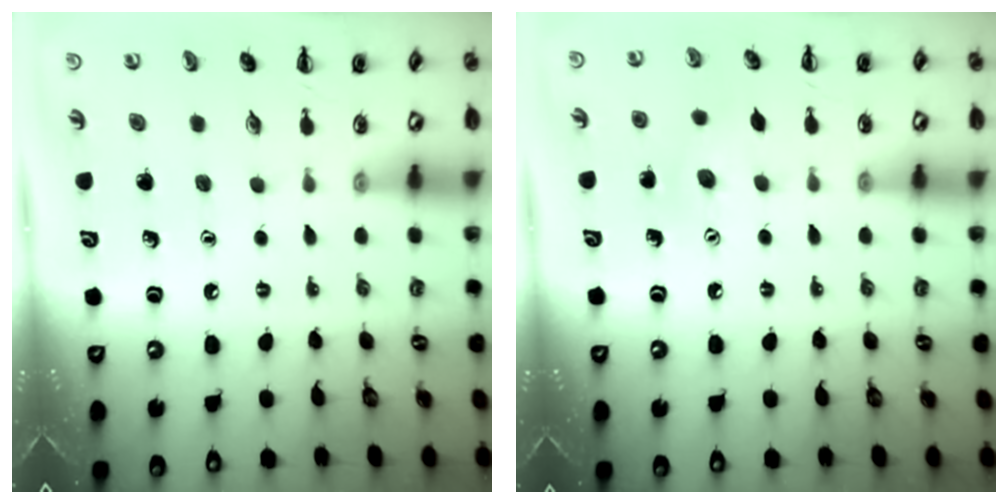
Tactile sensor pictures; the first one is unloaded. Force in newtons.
{"total": 7.6, "press": 7.4, "slide": 1.9}